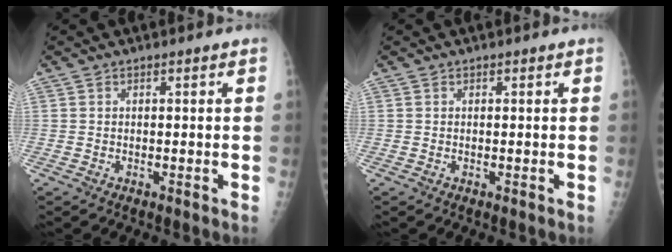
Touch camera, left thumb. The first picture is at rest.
{"total": 0.0}